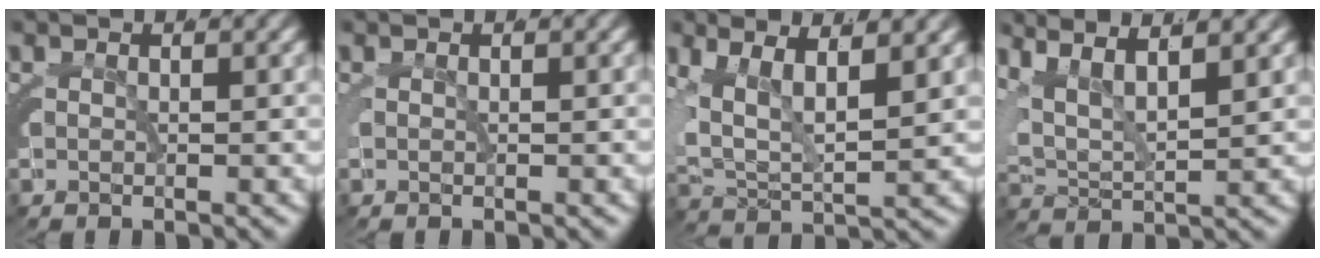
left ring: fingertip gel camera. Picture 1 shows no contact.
{"total": 0.0}
{"total": 8.4, "force": [1.2, 6.2, 5.6], "torque": [-0.126, -0.016, 0.019]}
{"total": 8.6, "force": [2.8, 6.4, 5.0], "torque": [-0.122, -0.003, 0.035]}